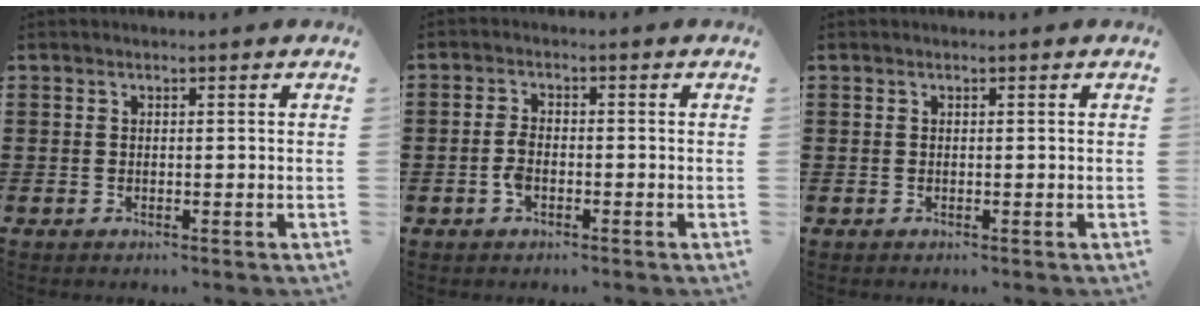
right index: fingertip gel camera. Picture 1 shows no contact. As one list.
[{"total": 2.7, "force": [-1.0, 1.3, 2.2], "torque": [-0.064, -0.007, -0.024]}, {"total": 0.0}]